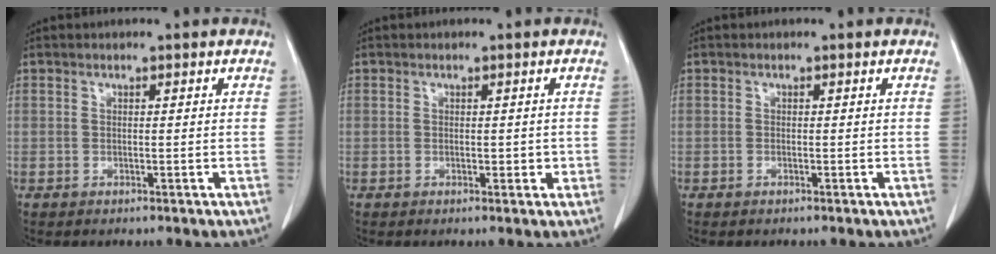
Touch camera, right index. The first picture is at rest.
{"total": 1.6, "force": [-0.2, 1.0, 1.3], "torque": [-0.013, 0.001, 0.001]}
{"total": 0.0}